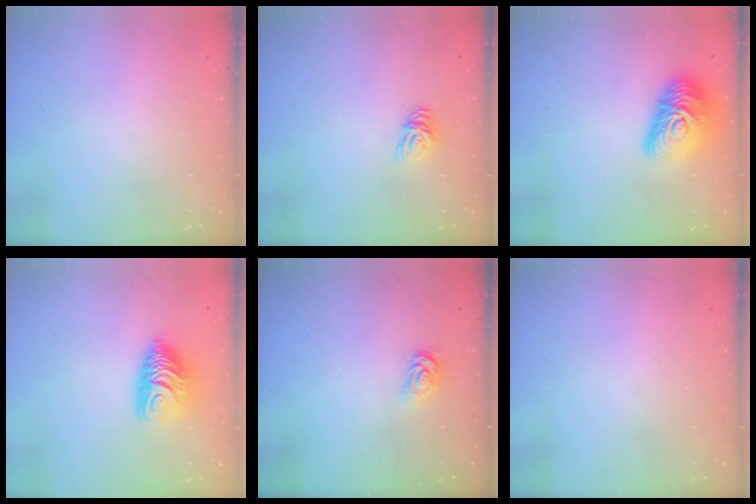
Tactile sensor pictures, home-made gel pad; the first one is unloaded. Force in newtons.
{"total": 5.4, "press": 5.4, "slide": 0.4}
{"total": 16.1, "press": 16.0, "slide": 1.0}
{"total": 9.7, "press": 9.7, "slide": 0.1}
{"total": 2.6, "press": 2.6, "slide": 0.4}
{"total": 0.0}